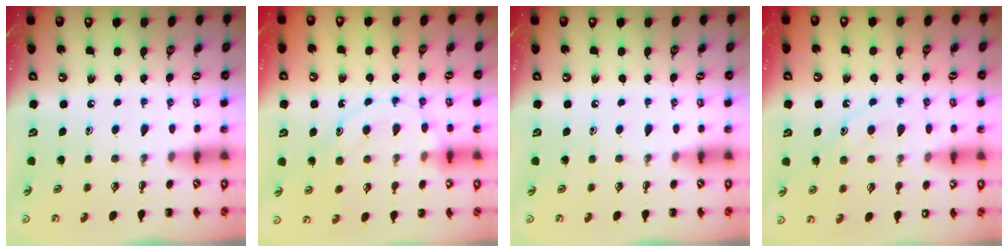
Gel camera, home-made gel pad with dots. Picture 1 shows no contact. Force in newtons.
{"total": 11.6, "press": 11.6, "slide": 0.6}
{"total": 0.0}
{"total": 11.8, "press": 11.7, "slide": 1.1}